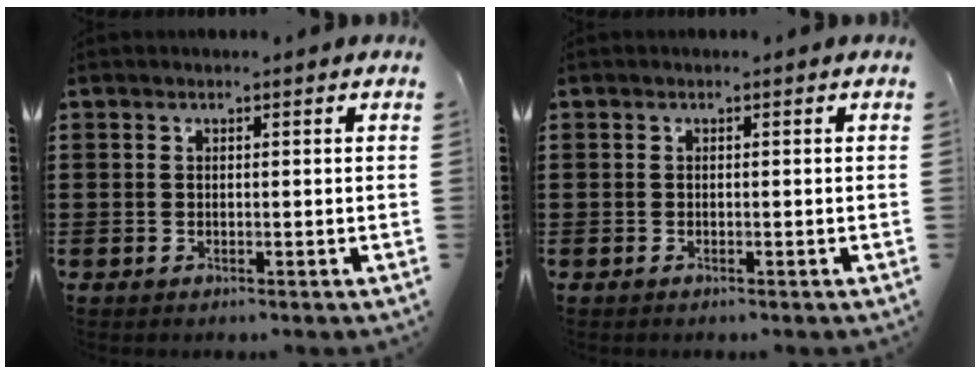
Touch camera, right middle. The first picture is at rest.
{"total": 0.0}